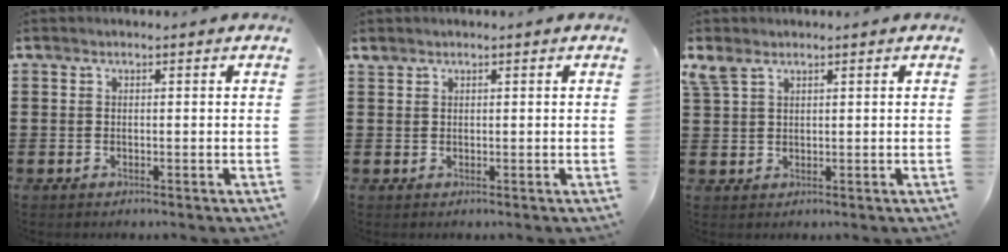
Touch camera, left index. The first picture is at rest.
{"total": 0.8, "force": [0.7, 0.3, 0.2], "torque": [-0.005, 0.002, 0.014]}
{"total": 2.8, "force": [1.9, 1.3, 1.5], "torque": [-0.037, 0.003, 0.037]}